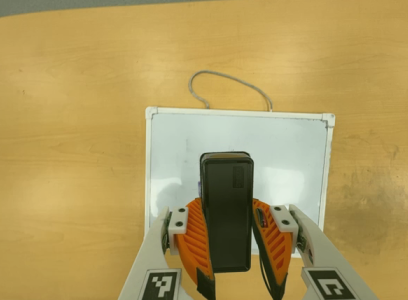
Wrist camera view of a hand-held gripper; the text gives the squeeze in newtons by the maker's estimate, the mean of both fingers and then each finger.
{"total": 7.1, "left": 6.4, "right": 7.9}